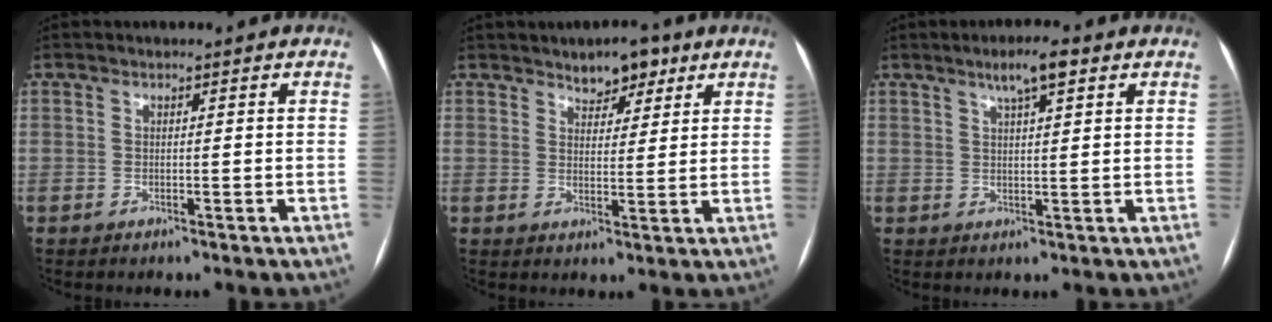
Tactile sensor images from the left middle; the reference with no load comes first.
{"total": 5.0, "force": [3.6, 2.3, 2.6], "torque": [-0.035, 0.005, 0.056]}
{"total": 4.7, "force": [2.8, 0.6, 3.7], "torque": [-0.066, 0.008, 0.046]}